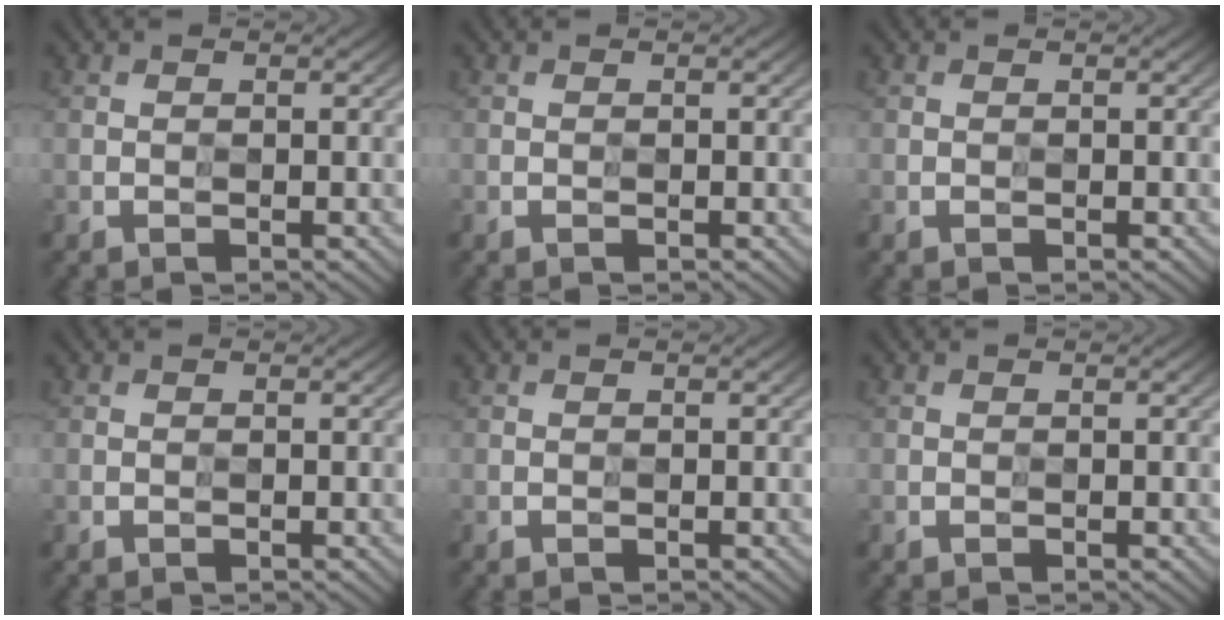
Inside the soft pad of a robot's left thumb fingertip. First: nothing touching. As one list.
[{"total": 0.0}, {"total": 0.0}, {"total": 0.0}, {"total": 0.0}, {"total": 0.0}]